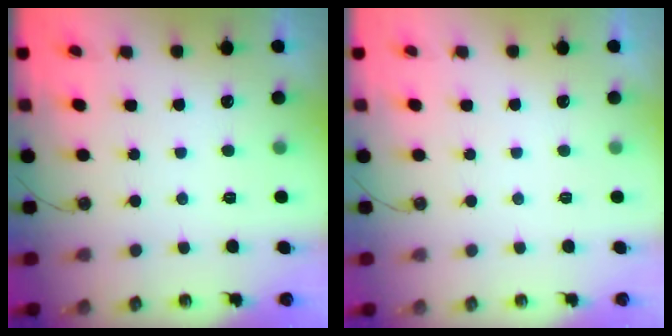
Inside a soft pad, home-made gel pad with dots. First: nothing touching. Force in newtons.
{"total": 0.0}